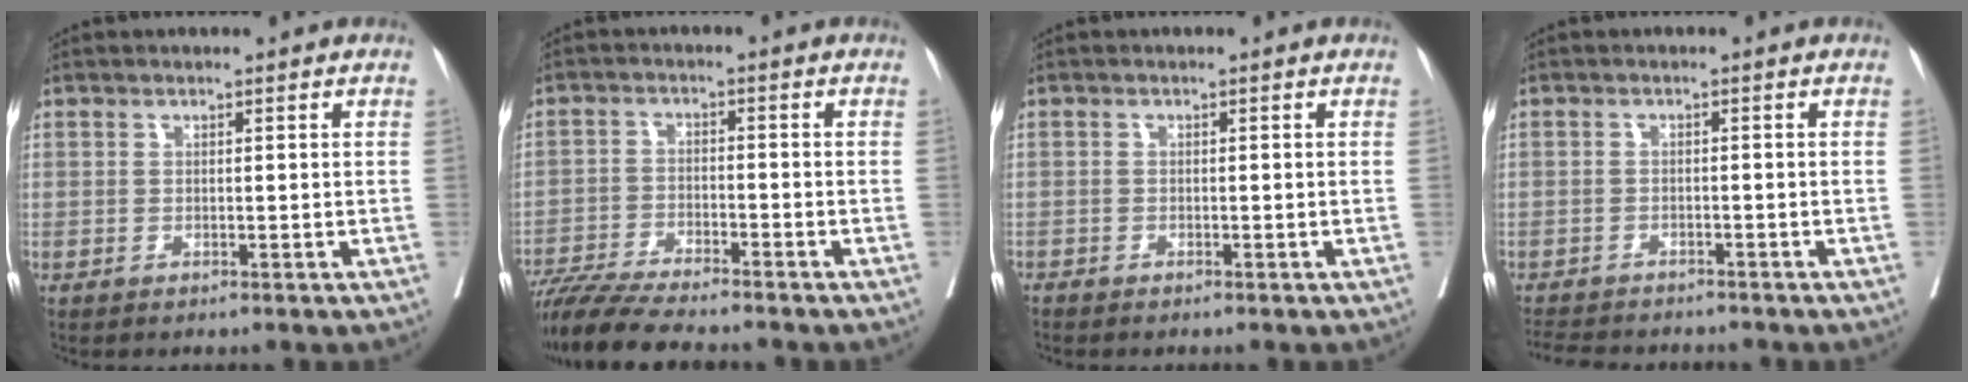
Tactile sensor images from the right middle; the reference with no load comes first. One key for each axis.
{"total": 9.9, "fx": -8.8, "fy": 0.3, "fz": 4.5, "tx": -0.079, "ty": -0.025, "tz": -0.149}
{"total": 0.6, "fx": -0.6, "fy": 0.0, "fz": 0.1, "tx": -0.011, "ty": -0.004, "tz": -0.017}
{"total": 8.3, "fx": -7.5, "fy": 2.1, "fz": 2.7, "tx": -0.050, "ty": -0.009, "tz": -0.108}